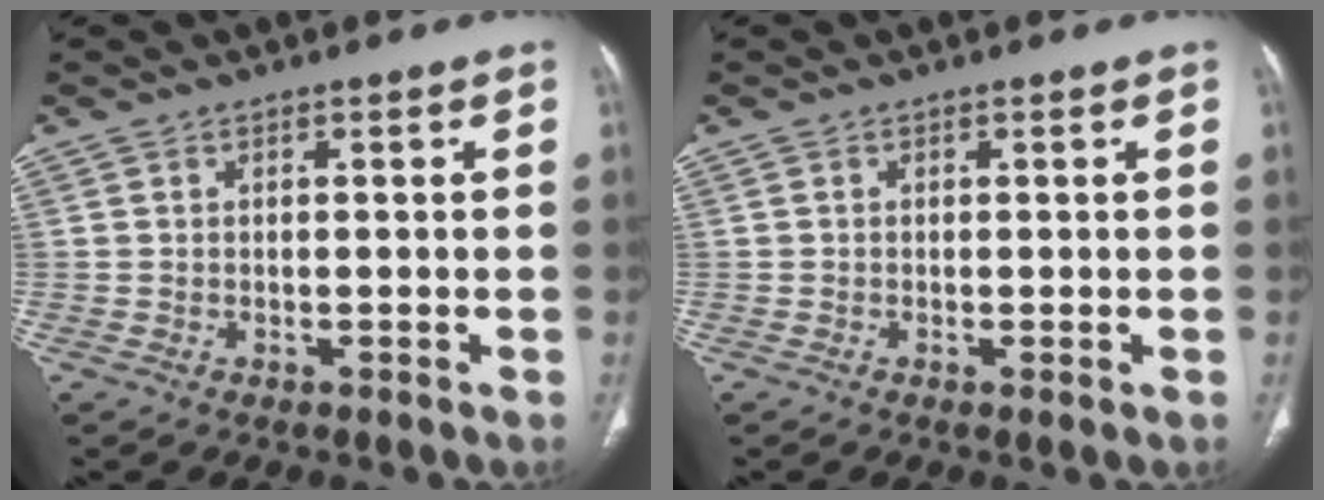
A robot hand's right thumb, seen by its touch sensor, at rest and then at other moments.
{"total": 0.0}